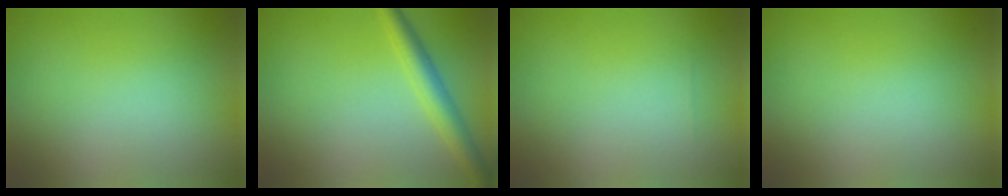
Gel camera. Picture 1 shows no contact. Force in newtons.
{"total": 3.3, "press": 3.3, "slide": 0.1}
{"total": 0.0}
{"total": 0.0}